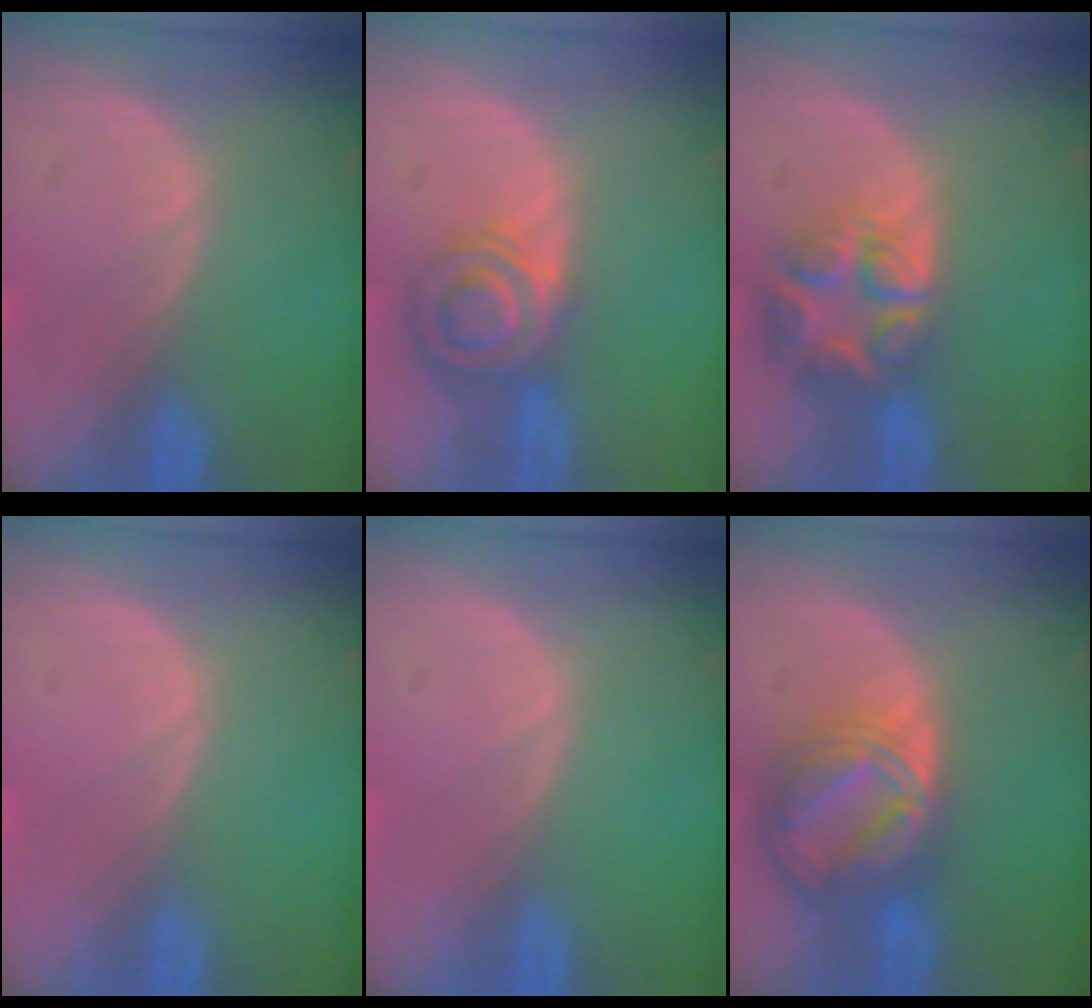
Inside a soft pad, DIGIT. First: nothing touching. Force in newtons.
{"total": 7.2, "press": 6.0, "slide": 3.9}
{"total": 8.0, "press": 7.0, "slide": 3.8}
{"total": 0.0}
{"total": 0.0}
{"total": 8.9, "press": 8.8, "slide": 0.8}